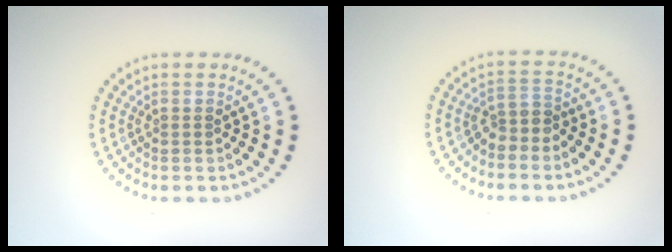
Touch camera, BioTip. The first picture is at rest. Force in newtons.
{"total": 2.3, "press": 1.6, "slide": 1.5}